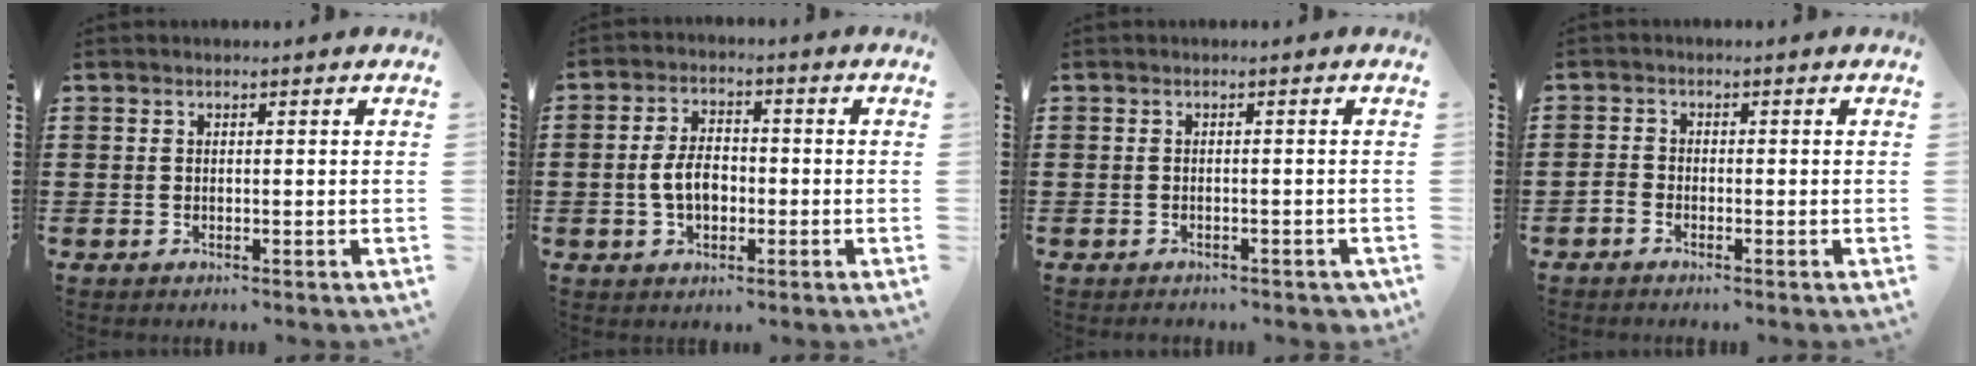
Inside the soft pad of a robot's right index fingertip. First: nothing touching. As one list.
[{"total": 5.2, "force": [-0.9, 3.1, 4.1], "torque": [-0.090, 0.005, -0.020]}, {"total": 0.8, "force": [-0.7, 0.3, 0.0], "torque": [-0.003, -0.001, -0.016]}, {"total": 1.2, "force": [-1.0, 0.6, 0.3], "torque": [-0.009, 0.003, -0.021]}]